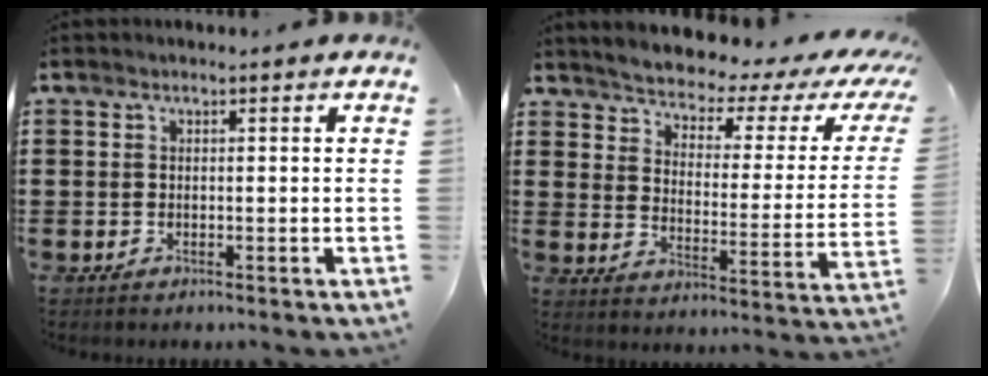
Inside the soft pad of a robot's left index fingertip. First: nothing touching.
{"total": 3.2, "force": [3.0, 0.4, 1.0], "torque": [-0.043, -0.034, 0.041]}